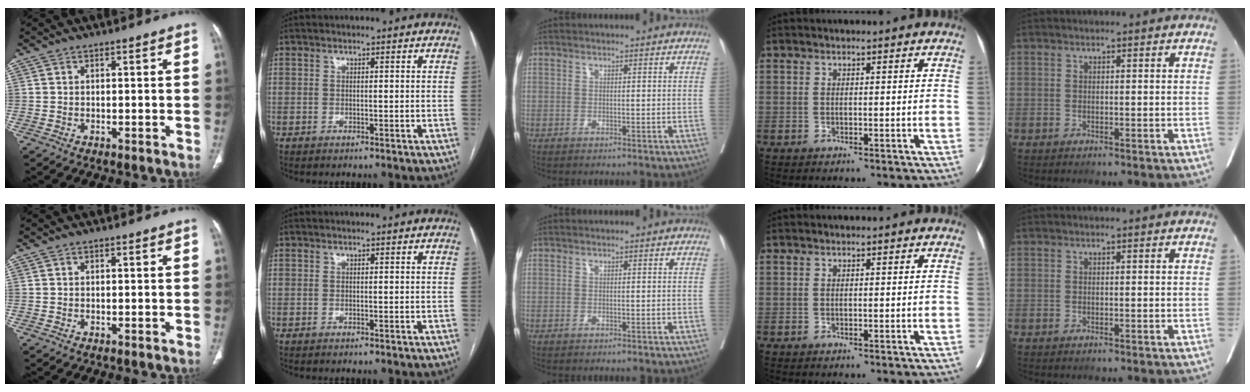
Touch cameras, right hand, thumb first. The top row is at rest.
{}